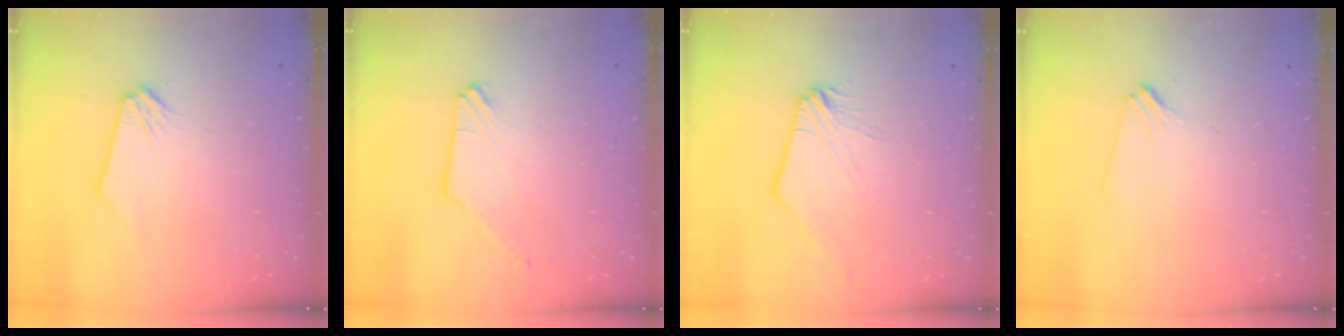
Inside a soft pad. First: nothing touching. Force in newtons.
{"total": 0.0}
{"total": 0.0}
{"total": 3.0, "press": 3.0, "slide": 0.5}